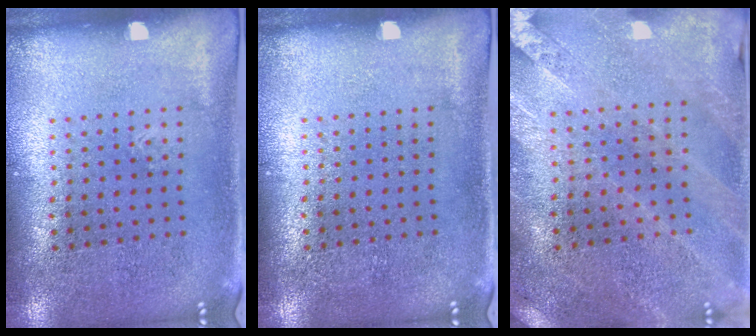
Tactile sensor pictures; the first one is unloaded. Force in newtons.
{"total": 0.0}
{"total": 0.5, "press": 0.5, "slide": 0.2}